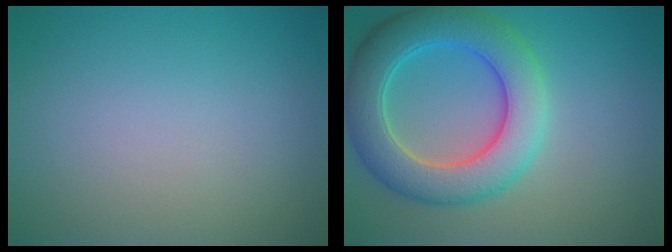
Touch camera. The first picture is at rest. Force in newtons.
{"total": 7.6, "press": 7.6, "slide": 0.2}